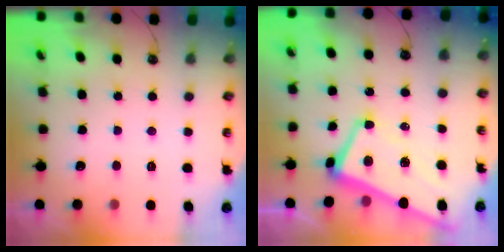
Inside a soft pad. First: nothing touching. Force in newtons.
{"total": 1.2, "press": 0.4, "slide": 1.1}